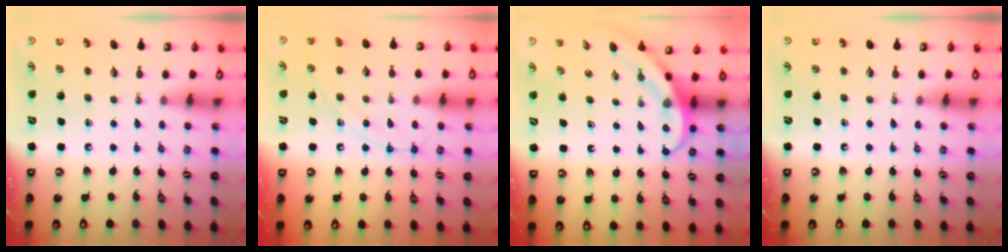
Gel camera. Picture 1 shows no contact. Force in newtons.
{"total": 10.2, "press": 10.2, "slide": 1.0}
{"total": 4.0, "press": 3.9, "slide": 0.3}
{"total": 0.0}